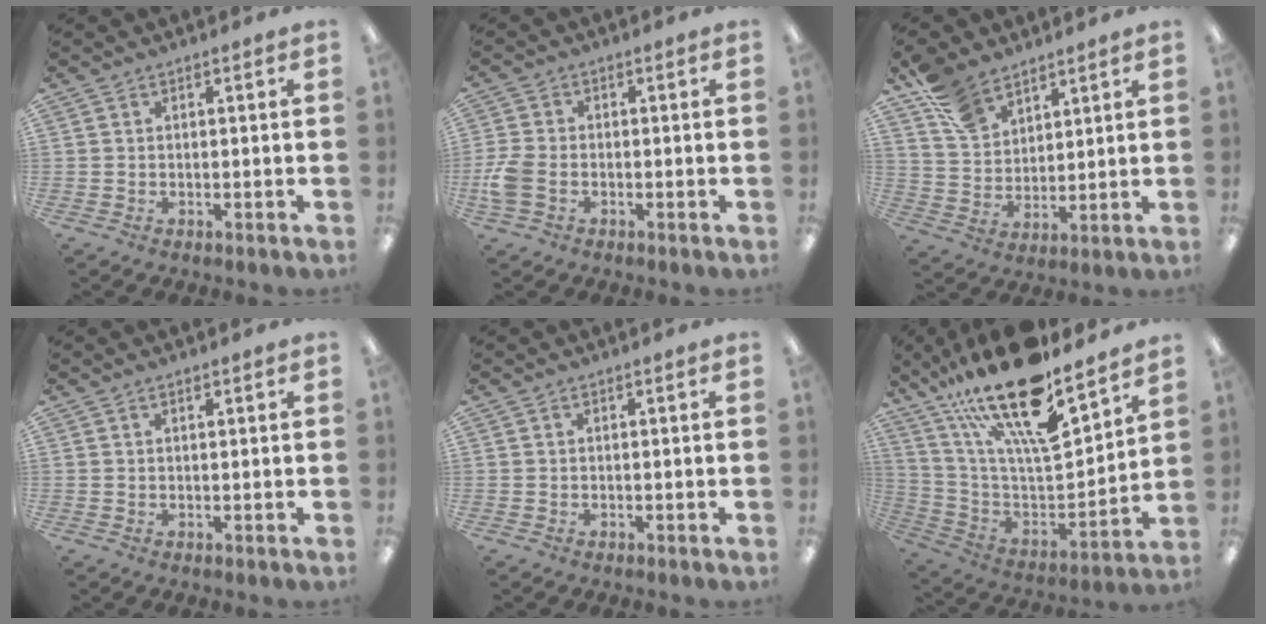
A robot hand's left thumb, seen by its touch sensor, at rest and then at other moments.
{"total": 5.9, "force": [-1.7, 4.0, 4.0], "torque": [-0.088, 0.007, -0.032]}
{"total": 10.9, "force": [8.2, 6.2, 3.6], "torque": [-0.078, -0.037, 0.161]}
{"total": 0.8, "force": [0.6, 0.2, 0.5], "torque": [-0.002, -0.002, 0.008]}
{"total": 0.0}
{"total": 24.4, "force": [17.6, 7.0, 15.3], "torque": [-0.281, -0.117, 0.300]}